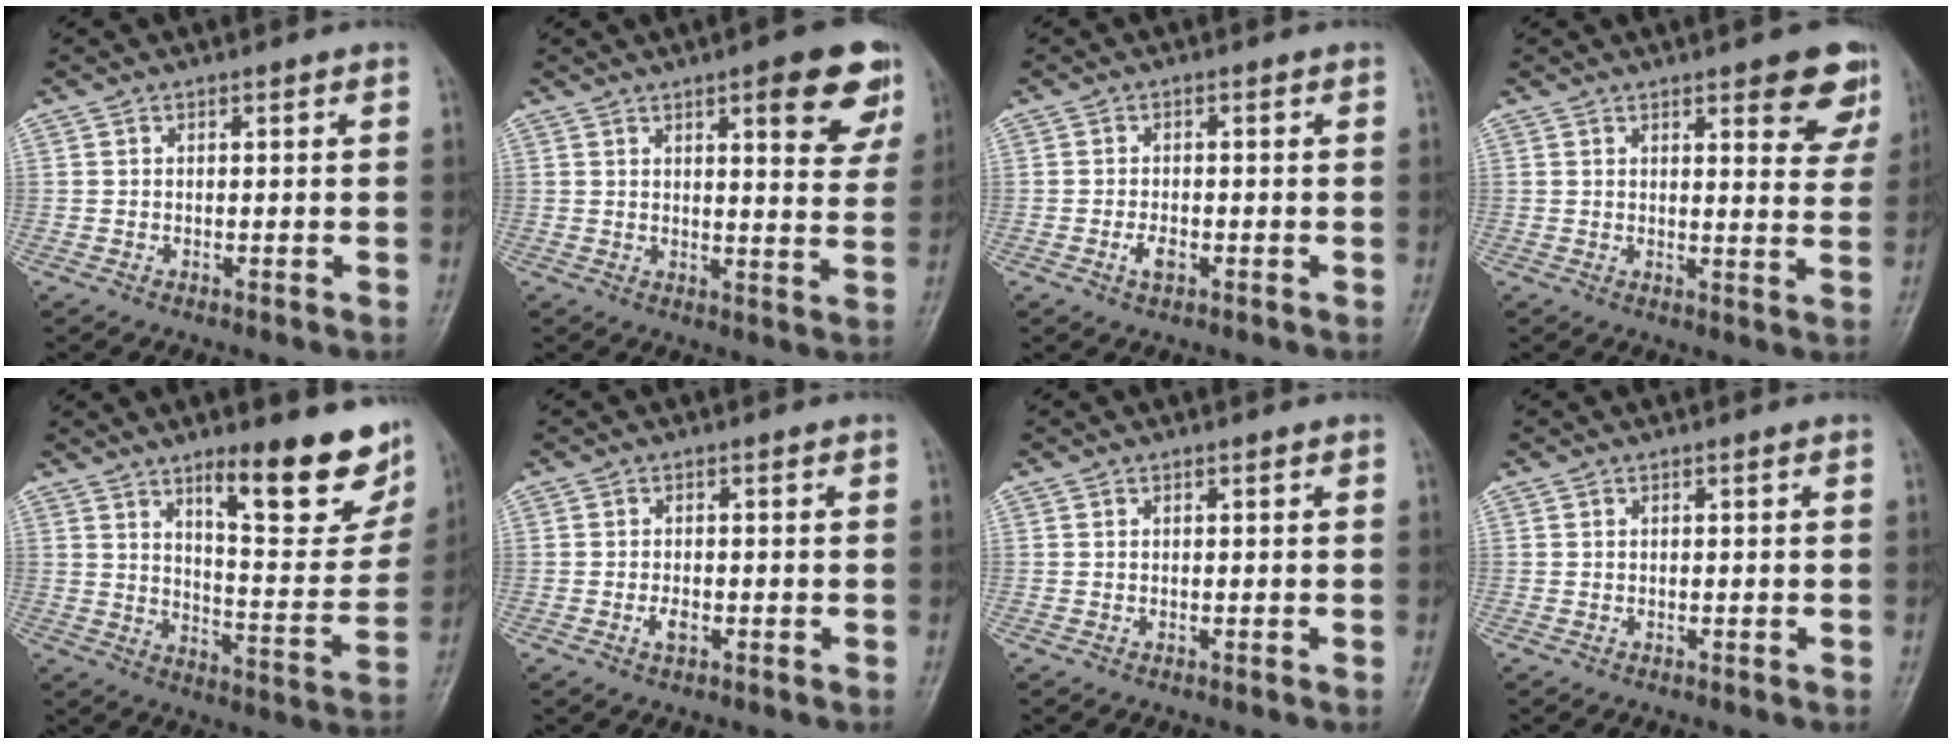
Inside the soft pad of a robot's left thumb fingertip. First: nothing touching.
{"total": 12.1, "force": [6.3, 3.4, 9.7], "torque": [-0.085, -0.027, 0.075]}
{"total": 2.3, "force": [-0.9, 1.3, 1.7], "torque": [-0.030, 0.001, -0.018]}
{"total": 10.3, "force": [6.0, 3.3, 7.6], "torque": [-0.057, -0.028, 0.069]}
{"total": 18.2, "force": [11.7, 5.1, 13.0], "torque": [-0.128, -0.080, 0.173]}
{"total": 1.9, "force": [-0.7, 1.1, 1.4], "torque": [-0.024, 0.000, -0.013]}
{"total": 0.0}
{"total": 0.0}